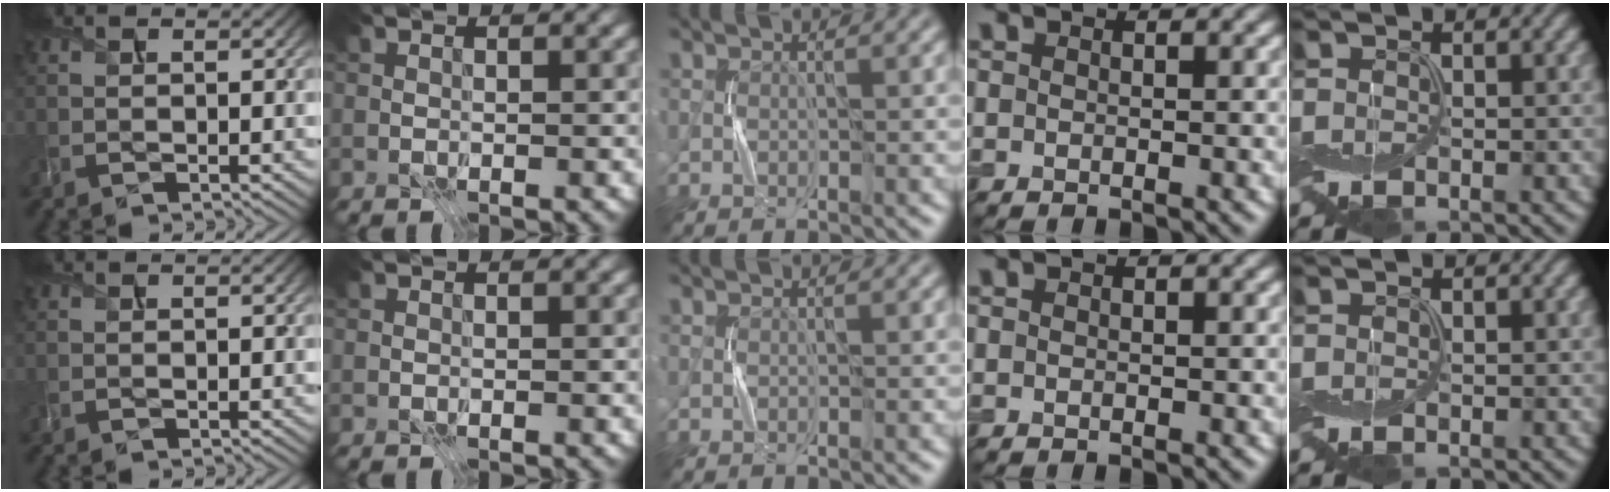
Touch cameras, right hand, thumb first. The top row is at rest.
{}